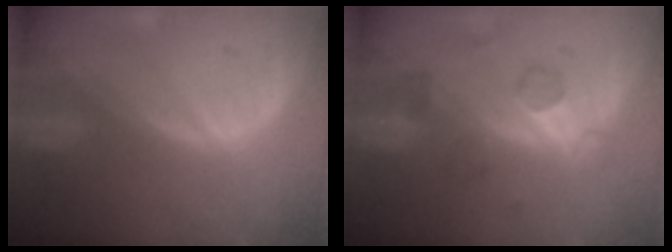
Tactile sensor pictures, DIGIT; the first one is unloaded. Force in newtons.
{"total": 5.2, "press": 4.9, "slide": 1.5}